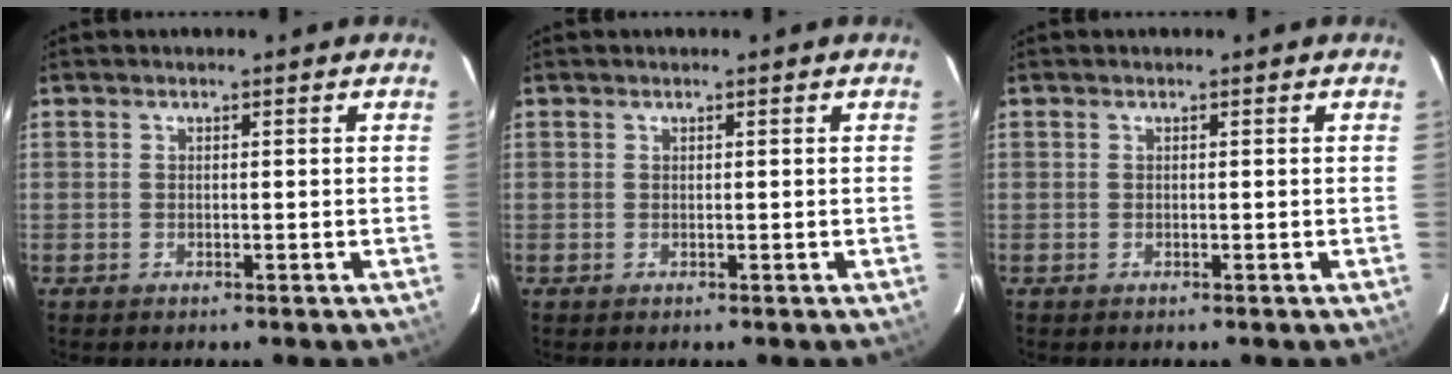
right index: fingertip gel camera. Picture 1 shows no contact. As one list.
[{"total": 0.0}, {"total": 0.0}]